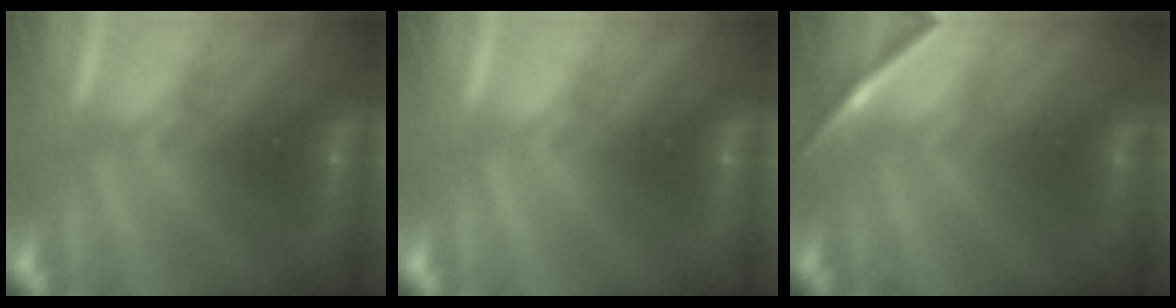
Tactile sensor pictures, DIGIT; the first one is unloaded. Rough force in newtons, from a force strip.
{"total": 0.0}
{"total": 1.6}